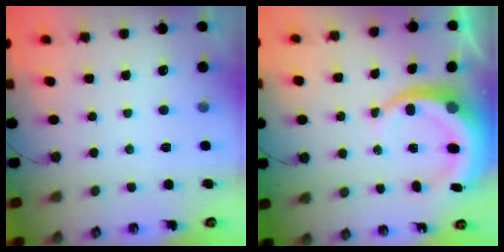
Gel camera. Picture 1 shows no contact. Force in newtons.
{"total": 9.5, "press": 9.2, "slide": 2.3}